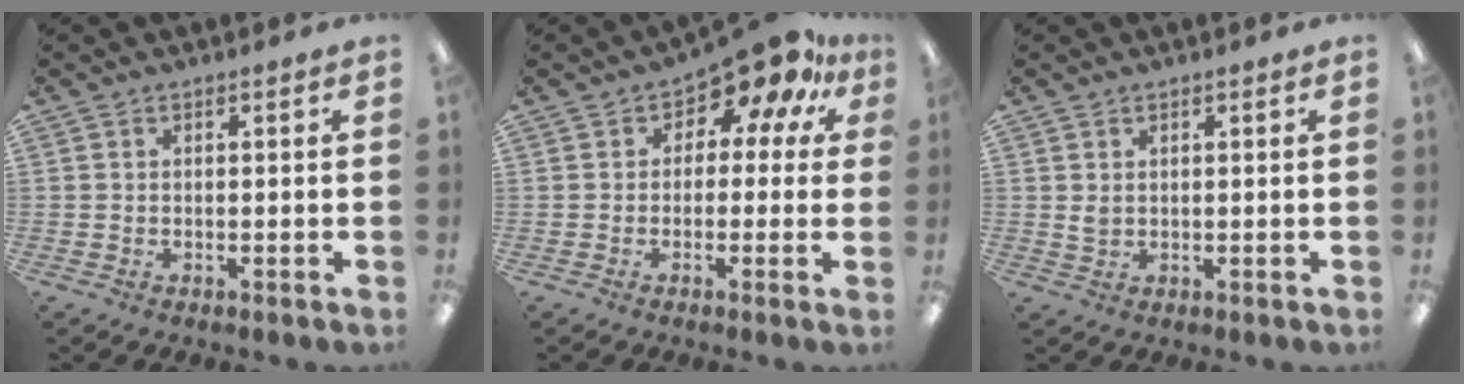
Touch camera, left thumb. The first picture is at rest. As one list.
[{"total": 10.1, "force": [7.2, 4.5, 5.5], "torque": [-0.082, -0.049, 0.127]}, {"total": 1.8, "force": [0.6, 1.3, 1.1], "torque": [-0.023, 0.003, 0.011]}]